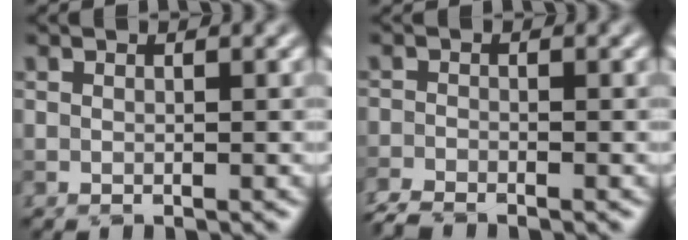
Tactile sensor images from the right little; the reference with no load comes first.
{"total": 2.3, "force": [-2.2, 0.2, 0.9], "torque": [-0.024, -0.007, -0.049]}